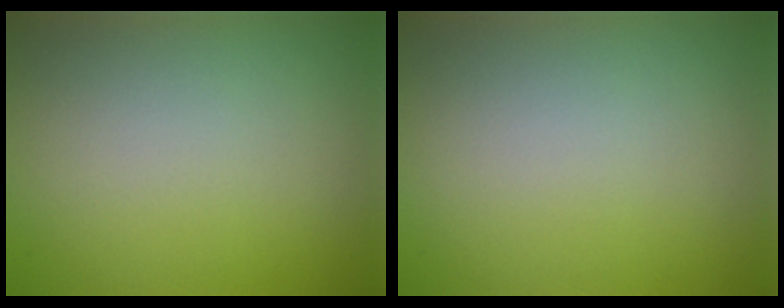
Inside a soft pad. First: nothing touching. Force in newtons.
{"total": 0.0}